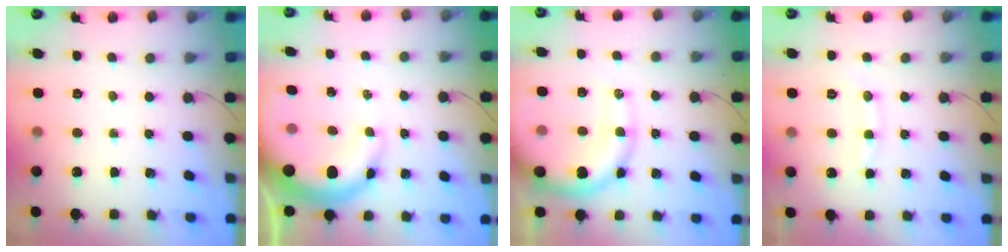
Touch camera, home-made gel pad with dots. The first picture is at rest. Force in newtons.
{"total": 12.2, "press": 11.9, "slide": 2.5}
{"total": 16.1, "press": 15.7, "slide": 3.4}
{"total": 7.4, "press": 7.3, "slide": 0.9}